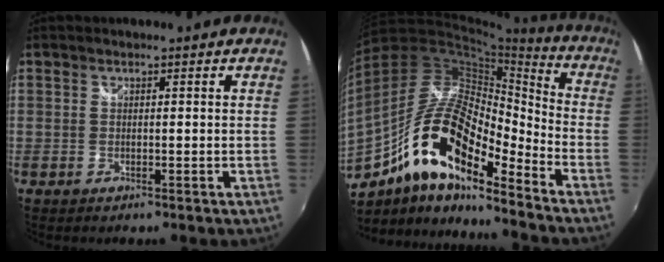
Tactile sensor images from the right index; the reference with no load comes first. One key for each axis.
{"total": 20.4, "fx": -11.2, "fy": 6.7, "fz": 15.6, "tx": -0.289, "ty": -0.012, "tz": -0.224}